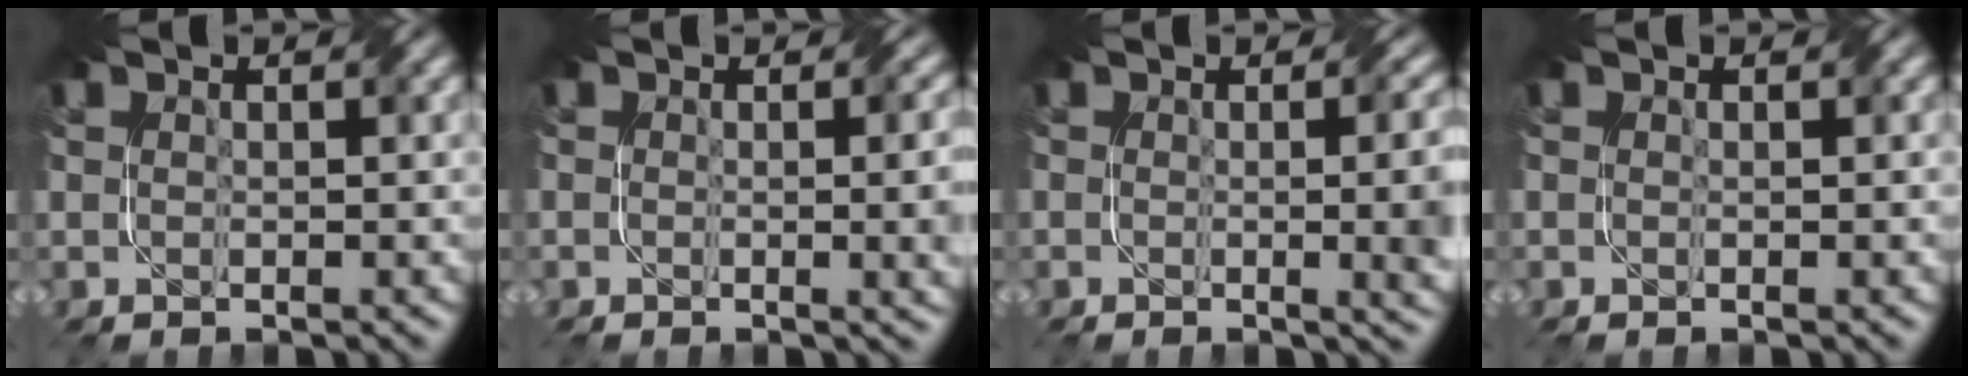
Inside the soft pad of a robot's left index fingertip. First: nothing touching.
{"total": 6.0, "force": [-0.3, 2.6, 5.3], "torque": [-0.030, 0.002, -0.002]}
{"total": 8.0, "force": [-0.4, 3.5, 7.2], "torque": [-0.041, 0.004, -0.005]}
{"total": 0.0}